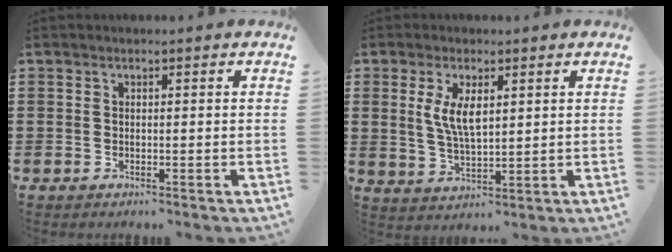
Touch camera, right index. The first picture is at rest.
{"total": 5.3, "force": [1.4, 1.6, 4.9], "torque": [-0.099, 0.004, 0.022]}